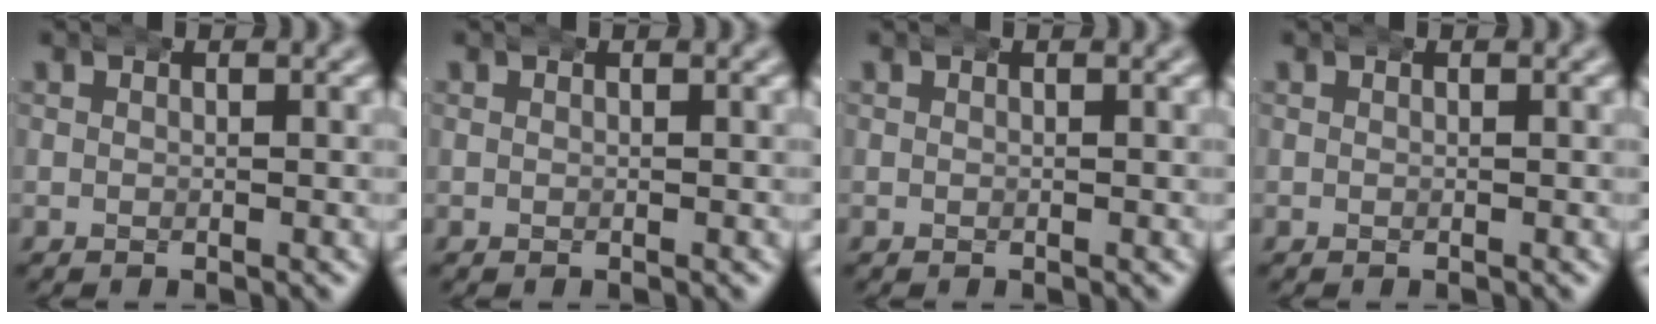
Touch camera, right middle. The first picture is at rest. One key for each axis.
{"total": 0.0}
{"total": 0.0}
{"total": 0.0}